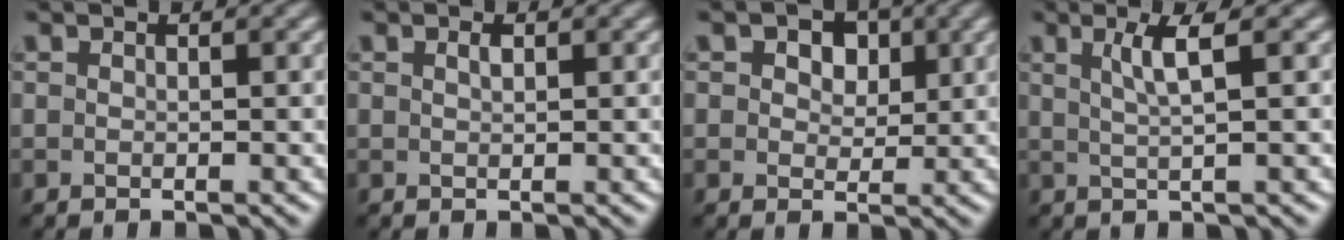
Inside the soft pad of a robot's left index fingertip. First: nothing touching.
{"total": 0.7, "force": [0.4, 0.2, 0.5], "torque": [-0.011, 0.001, 0.007]}
{"total": 4.0, "force": [1.7, 2.7, 2.5], "torque": [-0.032, 0.006, 0.004]}
{"total": 2.9, "force": [1.1, 0.6, 2.7], "torque": [-0.043, 0.001, 0.018]}